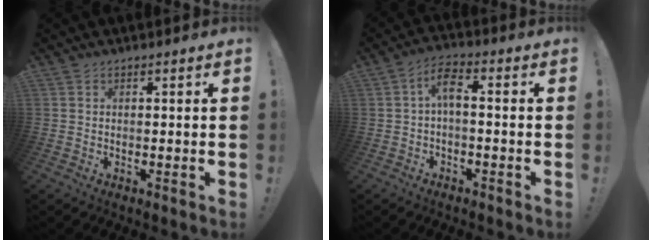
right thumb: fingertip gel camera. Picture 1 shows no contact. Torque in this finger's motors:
{"motor_torque": [0.17, -0.07, 0.28, 0.34, 0.00]}